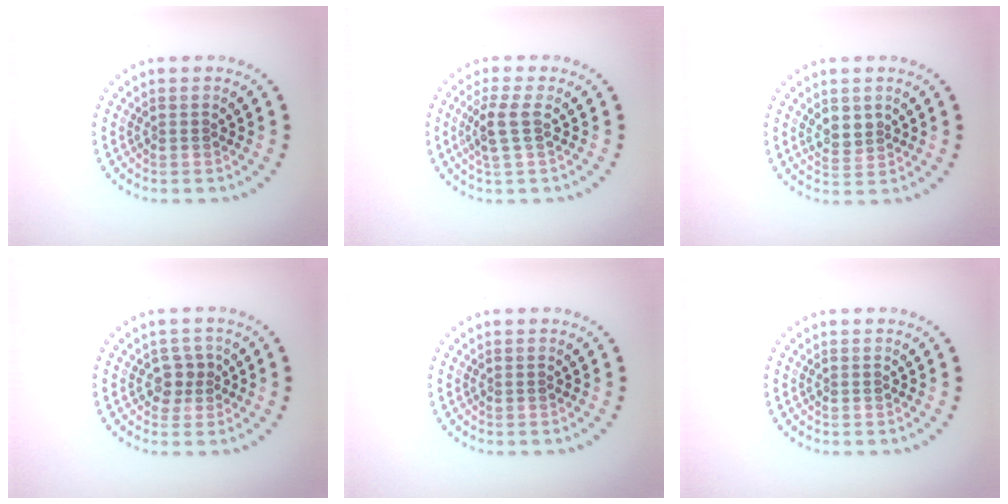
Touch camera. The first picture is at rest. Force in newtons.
{"total": 2.4, "press": 2.1, "slide": 1.2}
{"total": 1.9, "press": 1.7, "slide": 0.9}
{"total": 1.8, "press": 1.5, "slide": 1.0}
{"total": 0.0}
{"total": 0.0}